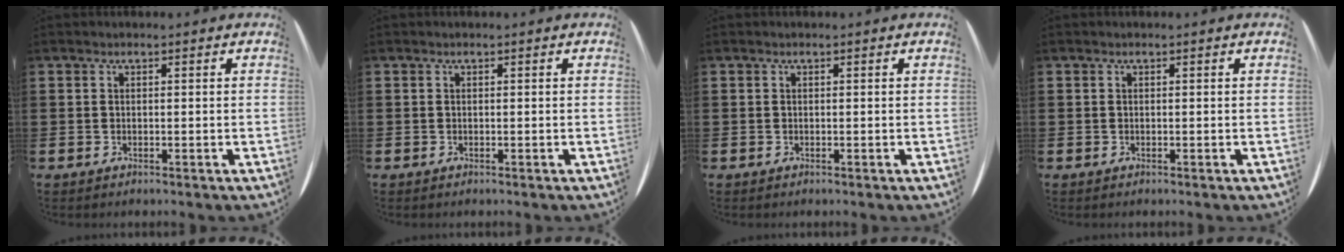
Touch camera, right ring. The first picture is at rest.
{"total": 0.0}
{"total": 0.0}
{"total": 0.0}